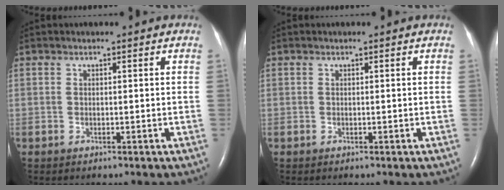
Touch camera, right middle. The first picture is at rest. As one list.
[{"total": 0.0}]